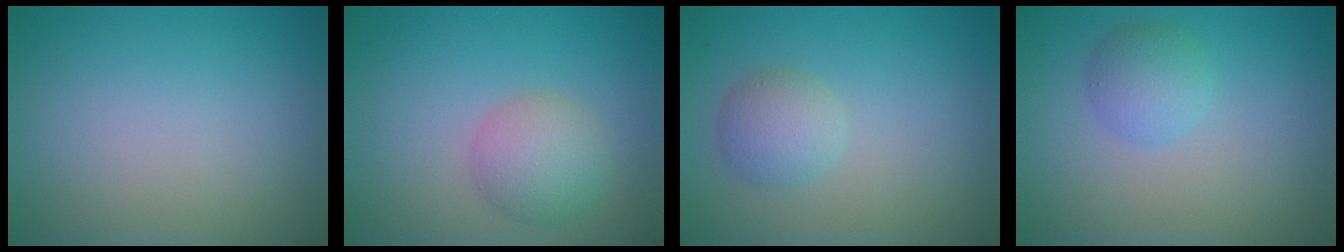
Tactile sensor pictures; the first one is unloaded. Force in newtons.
{"total": 3.4, "press": 3.4, "slide": 0.2}
{"total": 2.6, "press": 2.6, "slide": 0.1}
{"total": 2.4, "press": 2.4, "slide": 0.0}